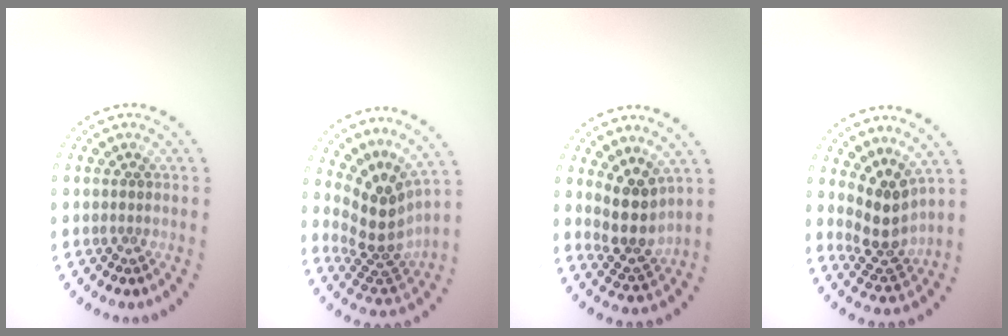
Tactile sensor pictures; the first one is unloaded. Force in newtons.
{"total": 4.2, "press": 2.9, "slide": 3.1}
{"total": 3.9, "press": 3.2, "slide": 2.1}
{"total": 3.7, "press": 3.0, "slide": 2.0}